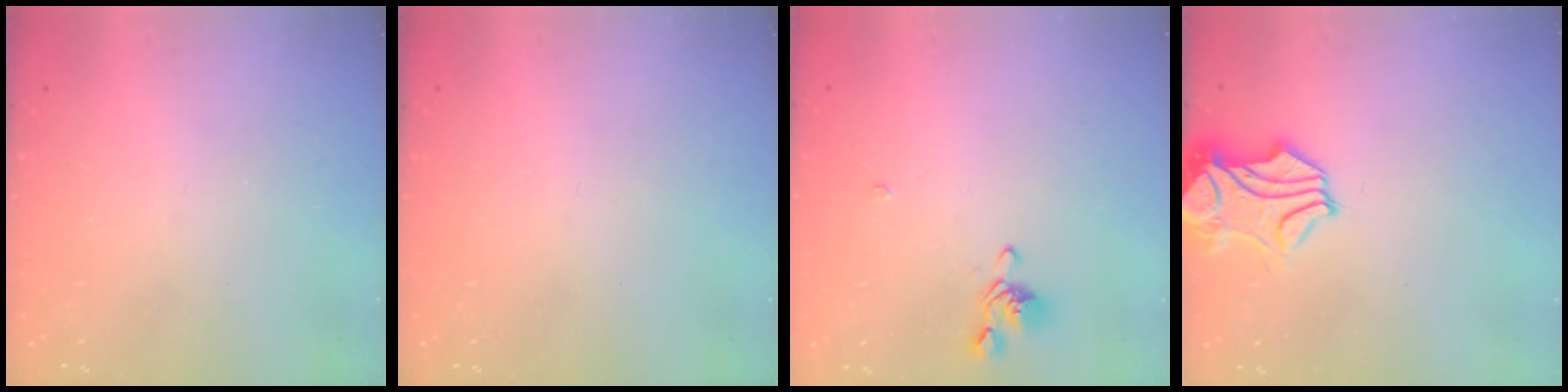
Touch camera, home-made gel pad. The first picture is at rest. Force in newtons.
{"total": 0.0}
{"total": 2.0, "press": 1.9, "slide": 0.8}
{"total": 1.9, "press": 1.4, "slide": 1.2}